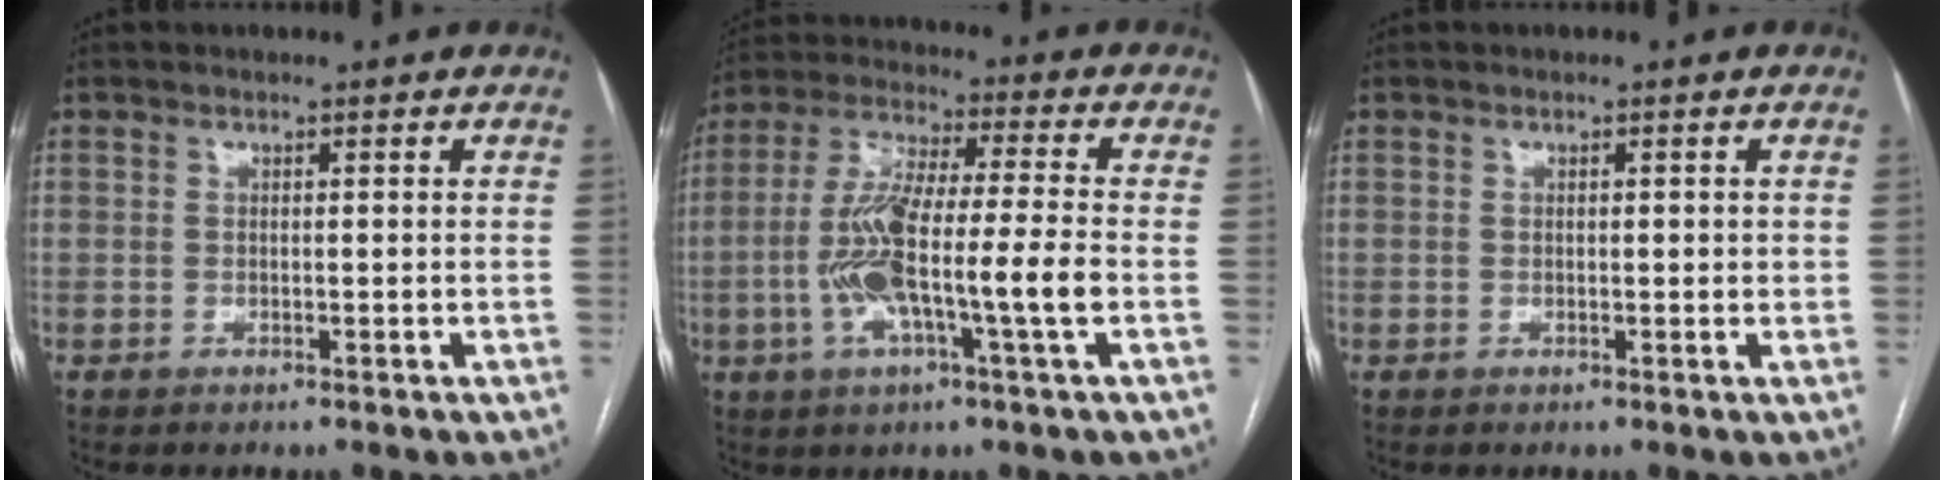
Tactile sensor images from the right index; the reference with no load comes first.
{"total": 13.7, "force": [-3.0, 0.7, 13.3], "torque": [-0.264, 0.005, -0.061]}
{"total": 1.3, "force": [0.2, 0.6, 1.1], "torque": [-0.015, 0.000, 0.003]}